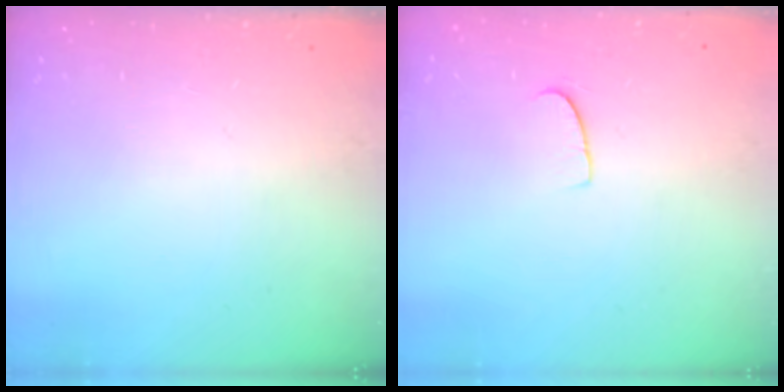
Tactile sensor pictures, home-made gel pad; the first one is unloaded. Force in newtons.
{"total": 5.4, "press": 5.4, "slide": 0.4}